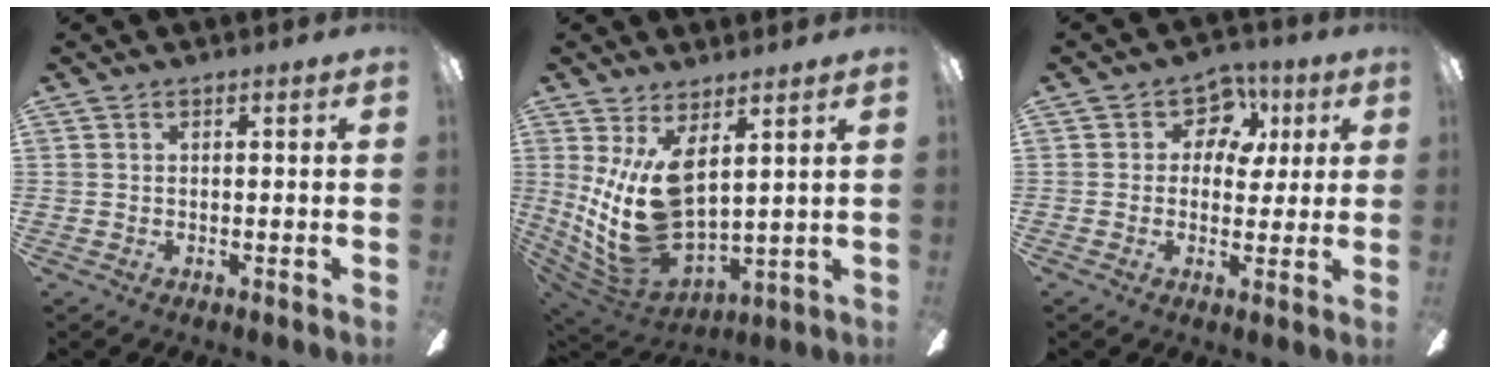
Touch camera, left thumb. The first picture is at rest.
{"total": 16.0, "force": [4.5, 7.8, 13.2], "torque": [-0.289, -0.034, 0.091]}
{"total": 6.0, "force": [2.7, 4.0, 3.5], "torque": [-0.028, -0.004, 0.040]}